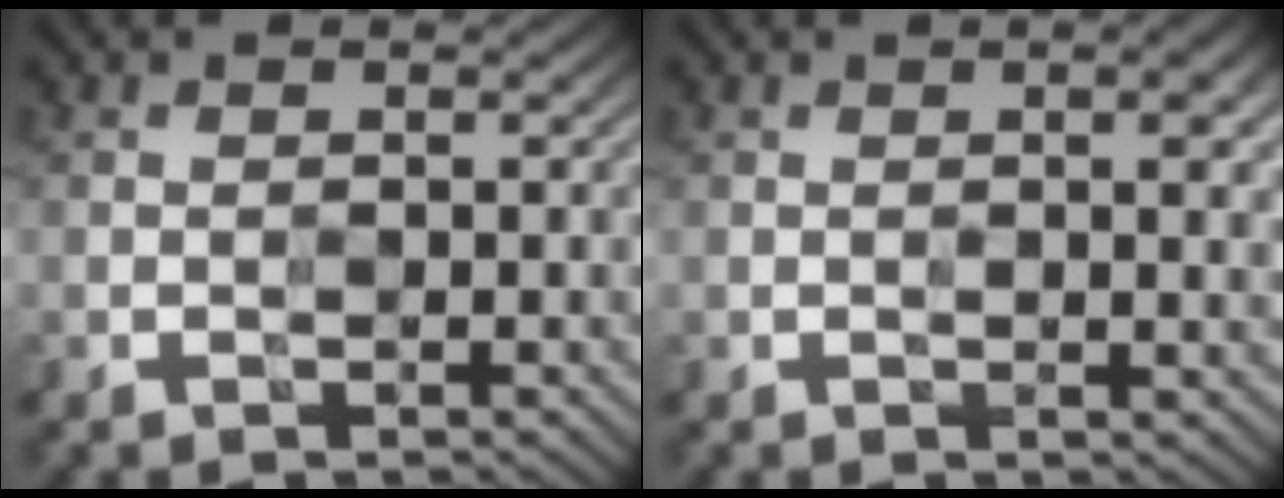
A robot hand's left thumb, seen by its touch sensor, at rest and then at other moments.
{"total": 3.0, "force": [0.7, 0.5, 2.9], "torque": [-0.045, 0.003, 0.011]}